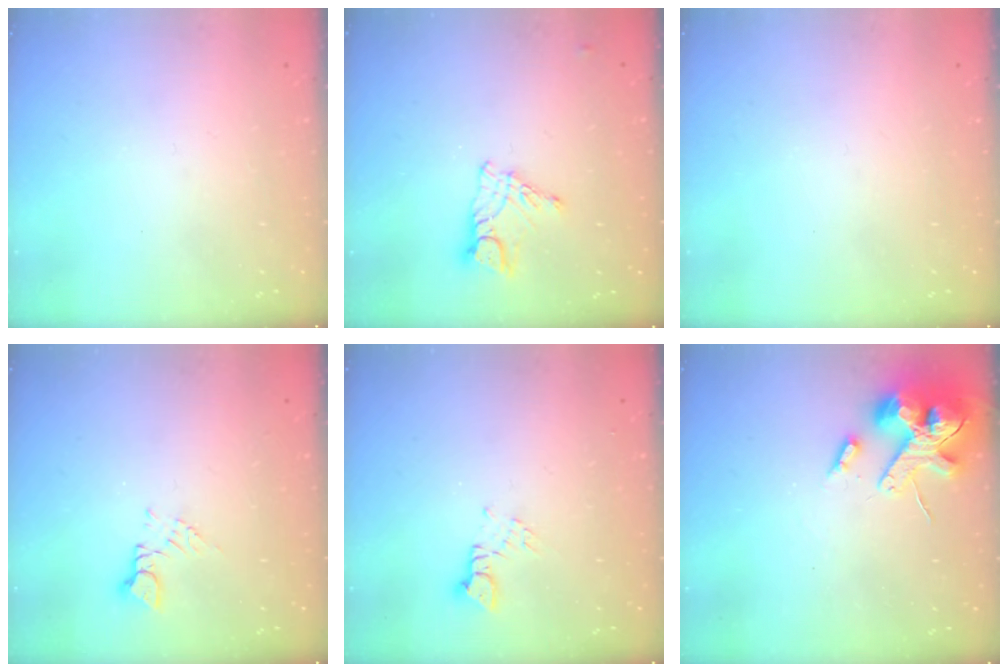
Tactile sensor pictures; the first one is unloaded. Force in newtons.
{"total": 9.6, "press": 9.6, "slide": 0.7}
{"total": 0.0}
{"total": 3.7, "press": 3.6, "slide": 0.4}
{"total": 2.2, "press": 2.2, "slide": 0.2}
{"total": 13.1, "press": 13.0, "slide": 1.9}